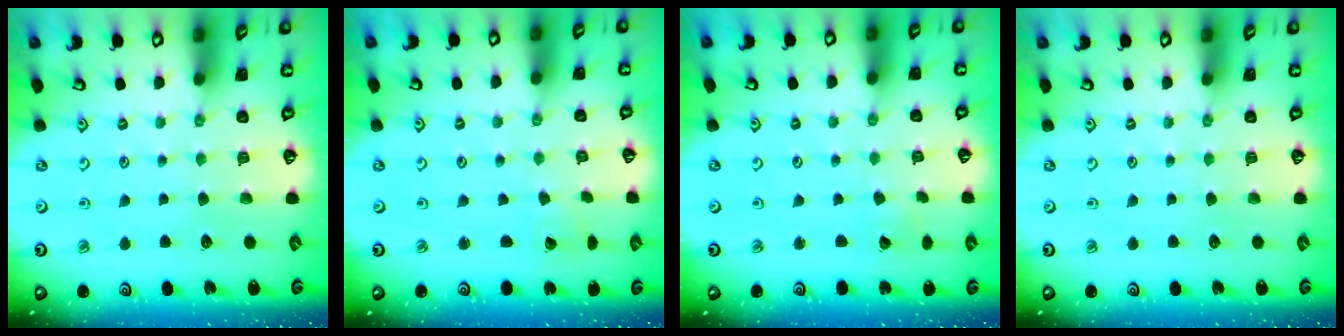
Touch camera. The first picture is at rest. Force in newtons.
{"total": 2.1, "press": 2.1, "slide": 0.1}
{"total": 2.4, "press": 2.4, "slide": 0.2}
{"total": 0.0}